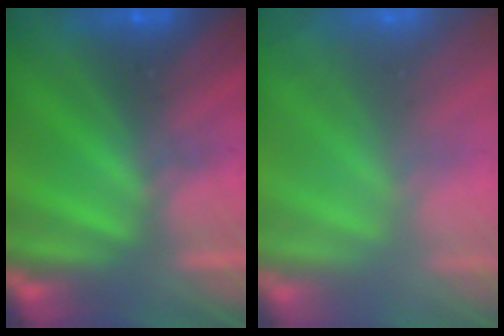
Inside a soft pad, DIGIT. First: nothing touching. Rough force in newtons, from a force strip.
{"total": 7.8}